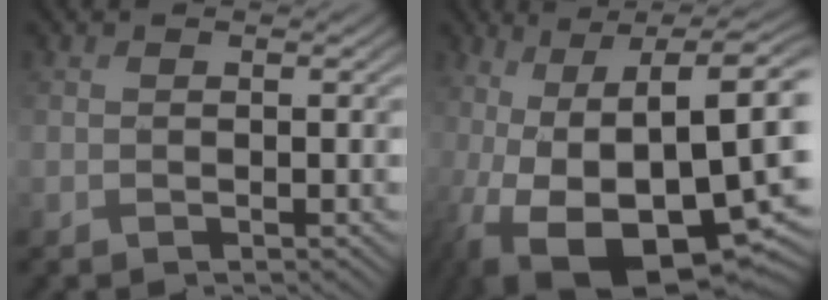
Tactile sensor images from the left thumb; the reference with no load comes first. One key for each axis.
{"total": 17.7, "fx": -4.0, "fy": 8.3, "fz": 15.0, "tx": -0.262, "ty": -0.044, "tz": -0.037}